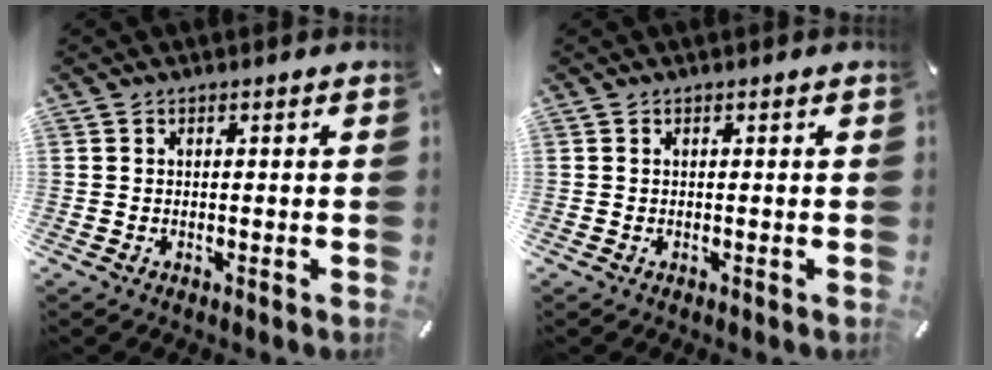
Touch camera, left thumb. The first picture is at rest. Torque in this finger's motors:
{"motor_torque": [0.15, 0.02, -0.07, -0.01, 0.10]}